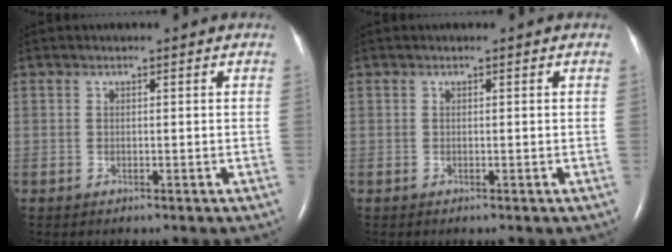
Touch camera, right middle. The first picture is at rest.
{"total": 0.0}